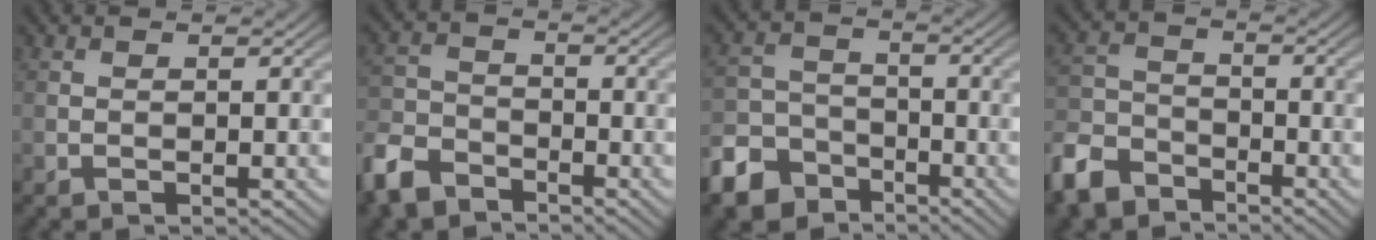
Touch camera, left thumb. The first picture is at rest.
{"total": 7.5, "force": [-5.7, 3.7, 3.1], "torque": [-0.079, -0.011, -0.130]}
{"total": 8.4, "force": [-5.8, 5.3, 3.0], "torque": [-0.072, -0.017, -0.119]}
{"total": 8.3, "force": [-6.2, 4.3, 3.4], "torque": [-0.085, -0.008, -0.142]}